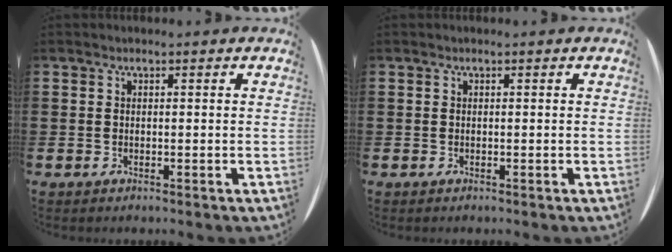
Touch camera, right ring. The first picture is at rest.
{"total": 0.0}